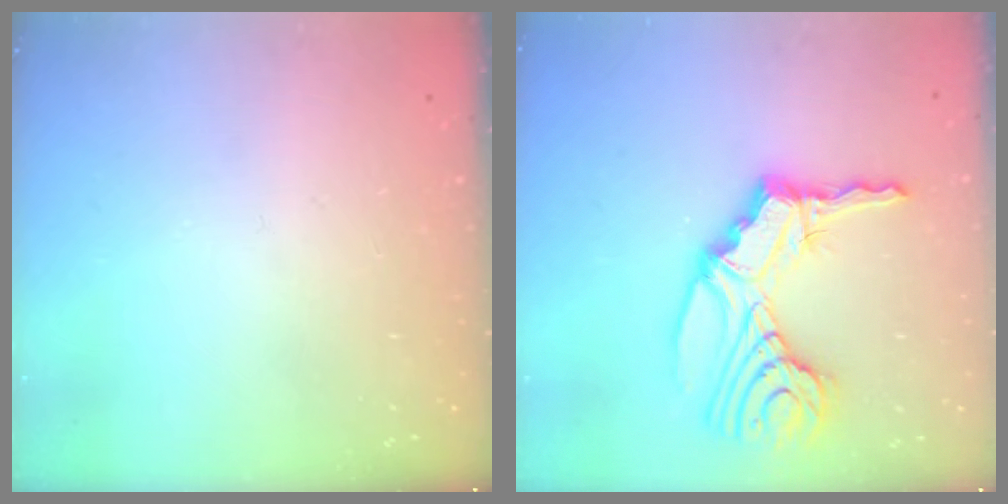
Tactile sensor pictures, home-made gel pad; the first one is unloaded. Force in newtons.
{"total": 16.9, "press": 16.7, "slide": 2.1}